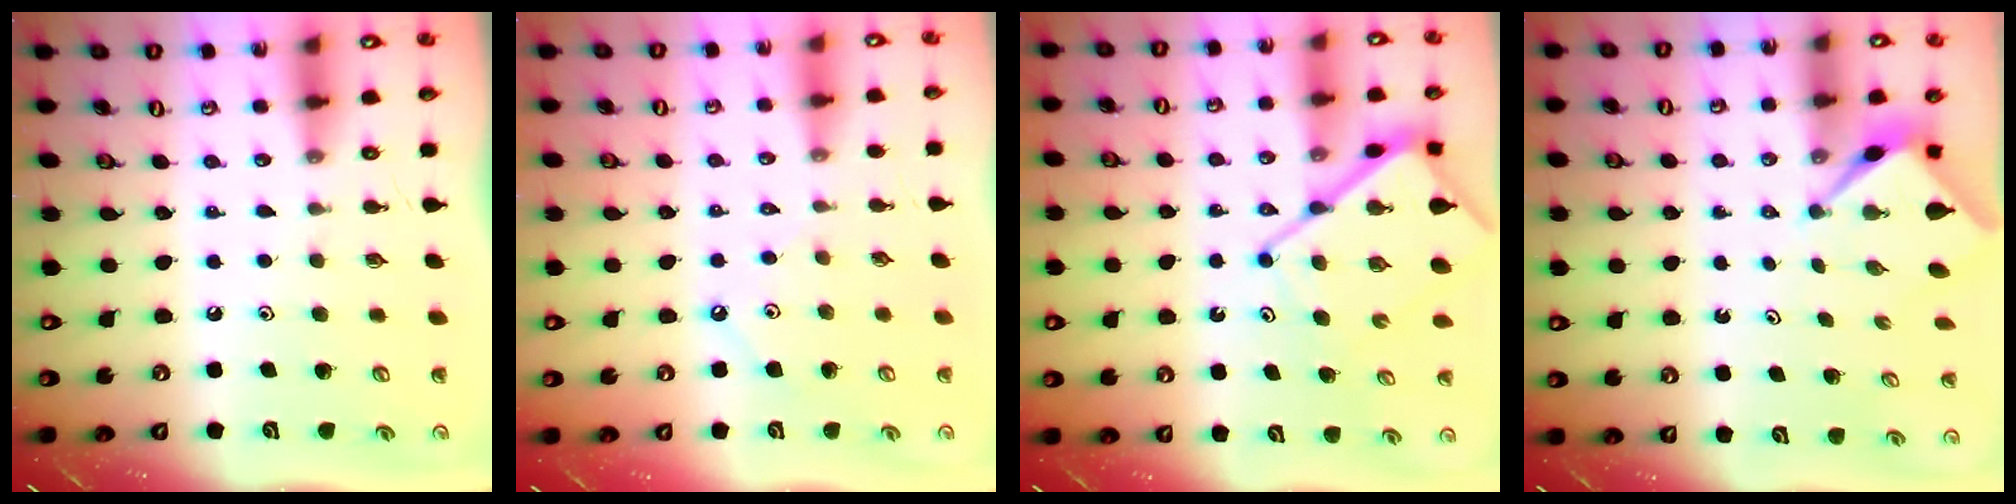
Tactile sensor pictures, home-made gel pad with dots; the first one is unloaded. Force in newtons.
{"total": 2.4, "press": 2.4, "slide": 0.4}
{"total": 11.7, "press": 11.6, "slide": 1.4}
{"total": 2.7, "press": 2.7, "slide": 0.0}